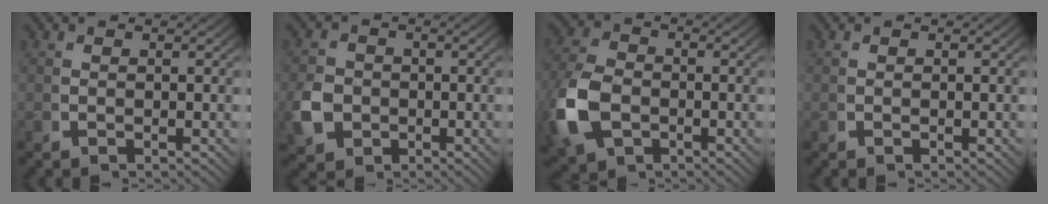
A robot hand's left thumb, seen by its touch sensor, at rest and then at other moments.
{"total": 5.4, "force": [-1.4, 4.5, 2.7], "torque": [-0.076, -0.021, -0.016]}
{"total": 8.0, "force": [-2.1, 5.8, 5.1], "torque": [-0.145, -0.027, -0.023]}
{"total": 0.0}